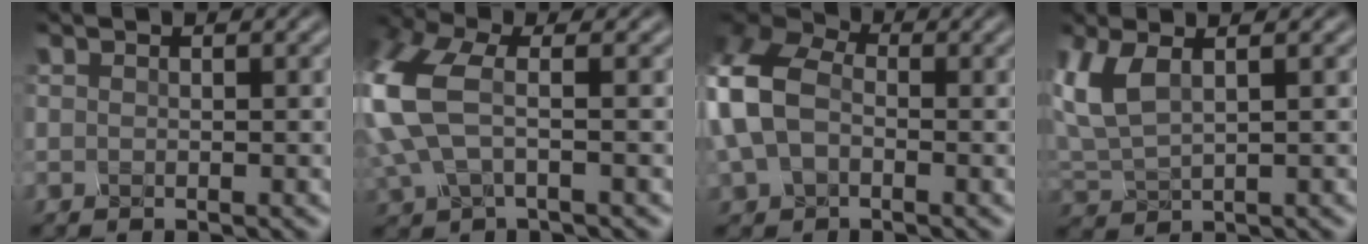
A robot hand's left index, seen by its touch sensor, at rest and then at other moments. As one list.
[{"total": 4.8, "force": [1.0, 2.1, 4.3], "torque": [-0.146, 0.007, 0.022]}, {"total": 5.8, "force": [0.7, 4.4, 3.8], "torque": [-0.140, 0.013, 0.010]}, {"total": 2.8, "force": [2.0, 0.7, 1.8], "torque": [-0.075, 0.008, 0.053]}]